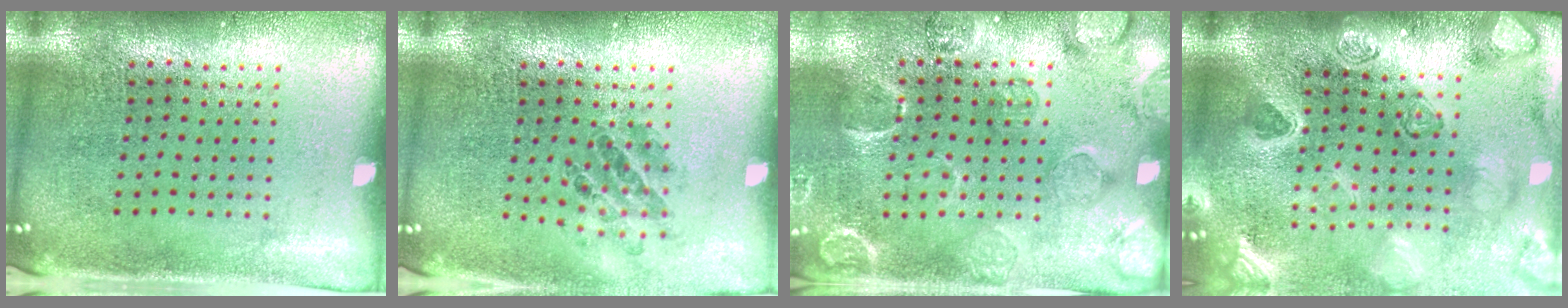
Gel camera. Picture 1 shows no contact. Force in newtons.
{"total": 0.8, "press": 0.8, "slide": 0.1}
{"total": 2.8, "press": 1.9, "slide": 2.1}
{"total": 4.0, "press": 3.2, "slide": 2.4}